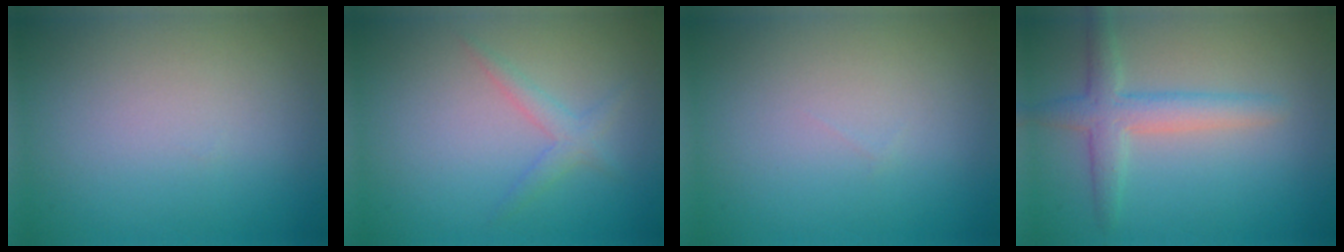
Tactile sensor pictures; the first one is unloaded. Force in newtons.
{"total": 1.7, "press": 1.7, "slide": 0.1}
{"total": 0.0}
{"total": 3.3, "press": 3.3, "slide": 0.0}